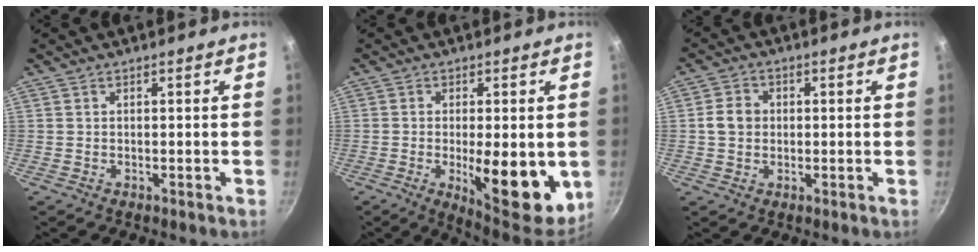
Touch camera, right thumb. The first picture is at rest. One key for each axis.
{"total": 15.0, "fx": -2.4, "fy": 5.3, "fz": 13.8, "tx": -0.163, "ty": -0.010, "tz": -0.023}
{"total": 4.5, "fx": 0.1, "fy": 3.9, "fz": 2.3, "tx": -0.025, "ty": 0.010, "tz": -0.006}